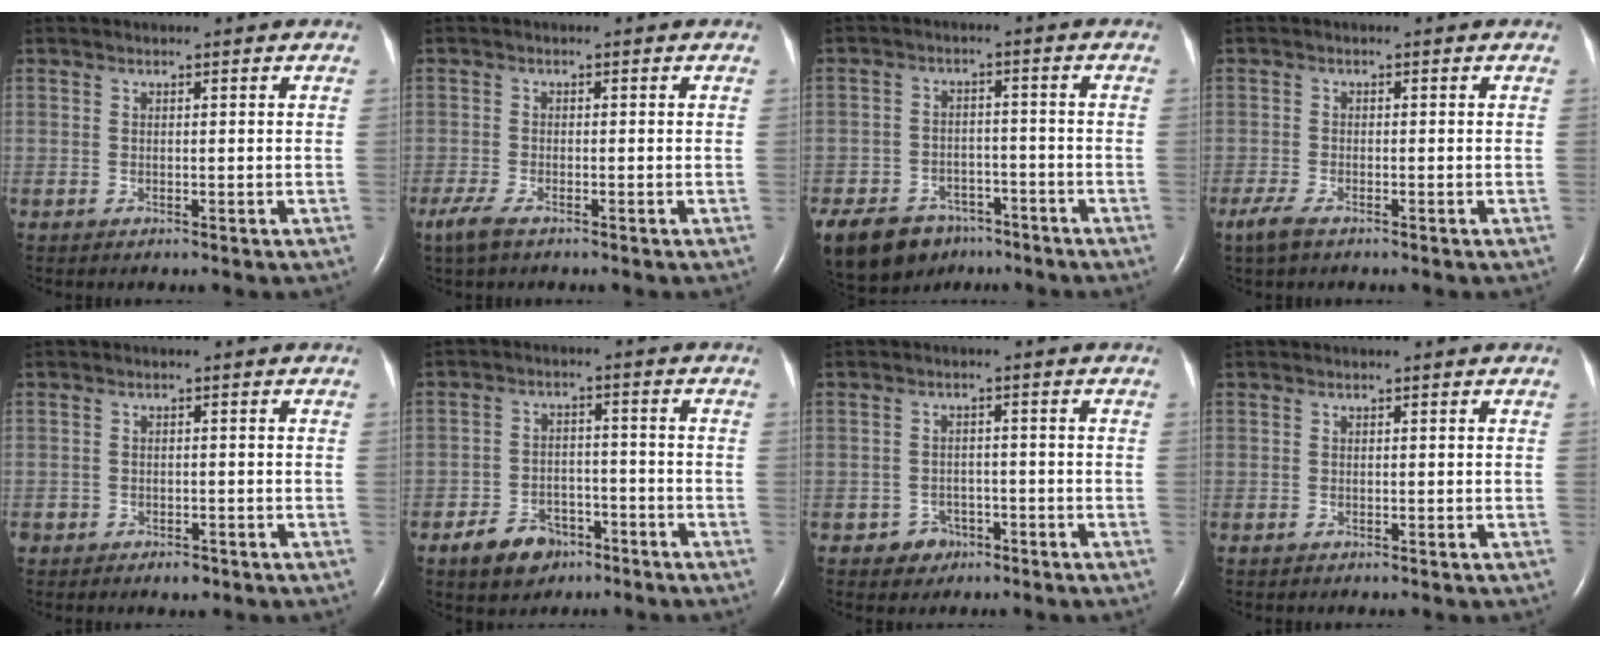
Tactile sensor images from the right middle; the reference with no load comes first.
{"total": 3.4, "force": [-2.3, 0.9, 2.3], "torque": [-0.058, -0.010, -0.042]}
{"total": 13.6, "force": [-9.6, 8.0, 5.2], "torque": [-0.120, -0.003, -0.143]}
{"total": 2.9, "force": [-2.0, 0.7, 1.9], "torque": [-0.050, -0.008, -0.037]}
{"total": 2.4, "force": [-1.7, 1.5, 0.9], "torque": [-0.013, 0.001, -0.020]}
{"total": 6.5, "force": [-4.3, 4.1, 2.6], "torque": [-0.052, 0.006, -0.066]}
{"total": 3.1, "force": [-1.8, 2.5, 0.3], "torque": [-0.003, 0.013, -0.023]}
{"total": 0.0}